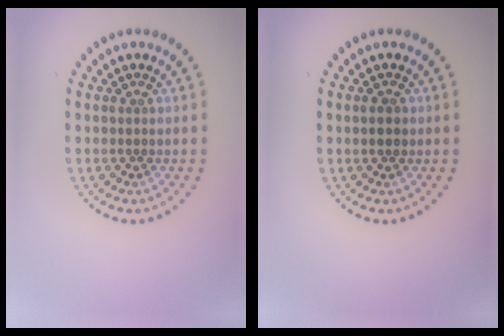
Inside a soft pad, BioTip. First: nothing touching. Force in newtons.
{"total": 1.2, "press": 1.2, "slide": 0.2}